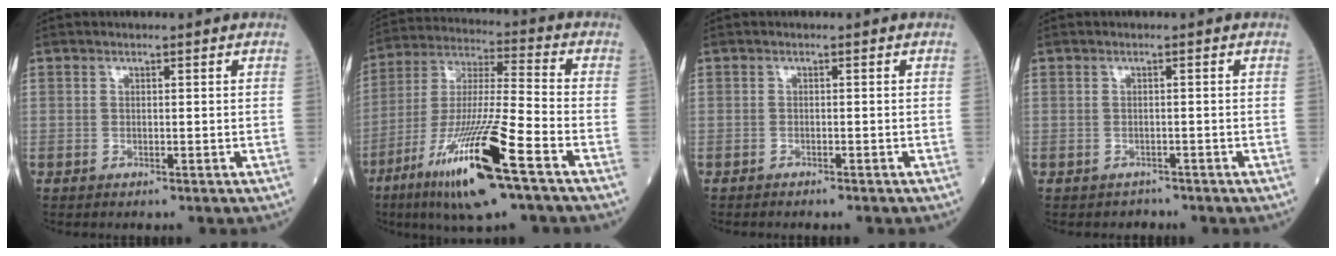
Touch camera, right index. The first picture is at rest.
{"total": 18.5, "force": [-9.5, 0.8, 15.8], "torque": [-0.325, -0.038, -0.176]}
{"total": 1.5, "force": [-1.3, 0.2, 0.7], "torque": [-0.013, -0.002, -0.014]}
{"total": 1.1, "force": [-0.9, 0.5, -0.3], "torque": [0.002, -0.001, -0.016]}